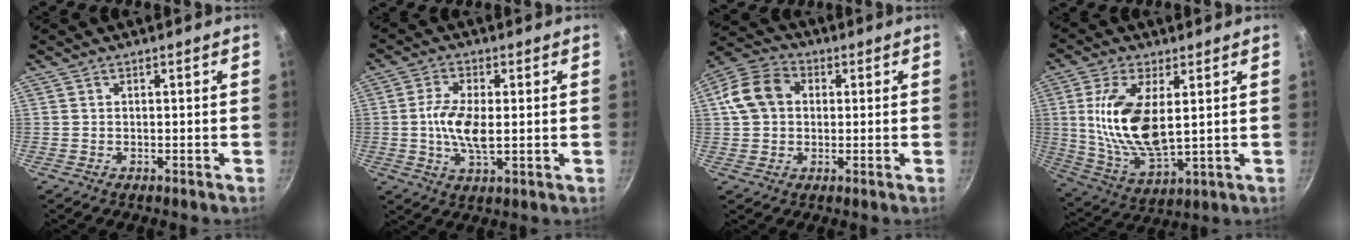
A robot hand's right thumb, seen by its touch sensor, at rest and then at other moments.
{"total": 8.3, "force": [0.1, 3.6, 7.5], "torque": [-0.154, -0.006, 0.001]}
{"total": 10.2, "force": [1.7, 7.9, 6.2], "torque": [-0.116, 0.024, 0.022]}
{"total": 15.6, "force": [2.4, 7.1, 13.7], "torque": [-0.274, -0.020, 0.060]}